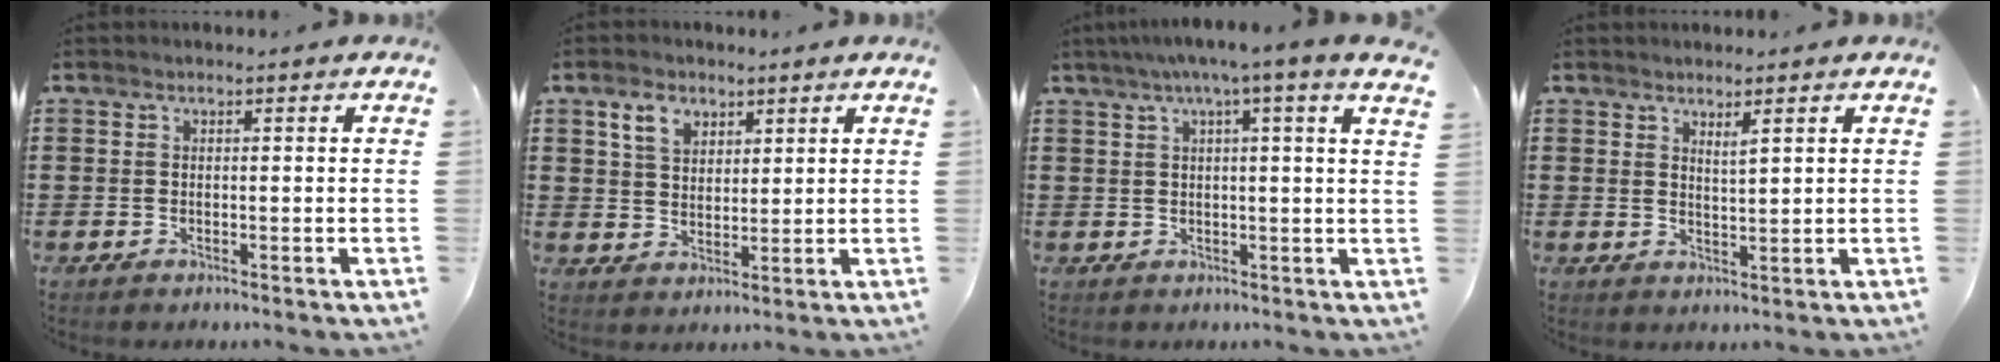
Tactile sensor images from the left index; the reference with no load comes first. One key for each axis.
{"total": 4.3, "fx": 2.5, "fy": 2.7, "fz": 2.2, "tx": -0.045, "ty": 0.008, "tz": 0.043}
{"total": 3.7, "fx": 2.2, "fy": -0.3, "fz": 3.0, "tx": -0.063, "ty": 0.000, "tz": 0.035}
{"total": 1.9, "fx": 1.6, "fy": 0.1, "fz": 1.1, "tx": -0.023, "ty": 0.002, "tz": 0.028}